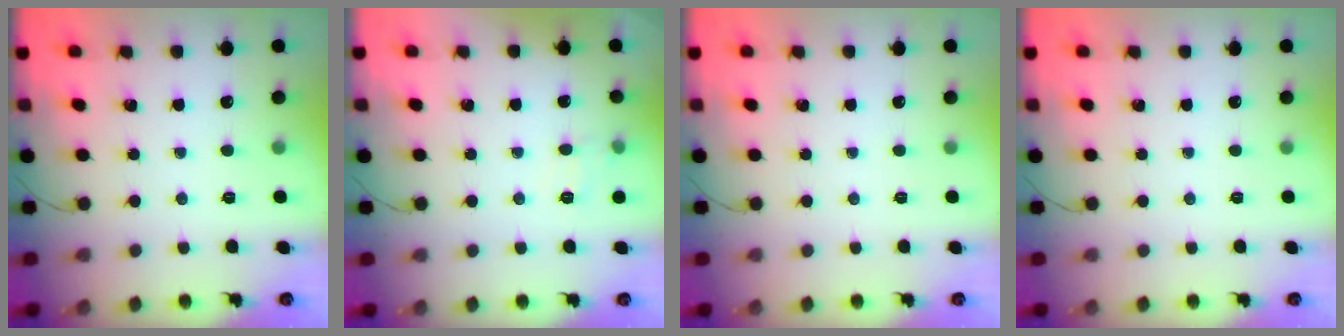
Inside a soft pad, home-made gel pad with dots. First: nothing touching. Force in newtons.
{"total": 4.6, "press": 4.2, "slide": 1.9}
{"total": 0.0}
{"total": 0.0}